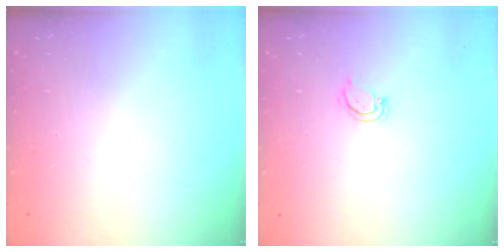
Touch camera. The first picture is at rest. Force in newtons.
{"total": 2.5, "press": 2.5, "slide": 0.1}